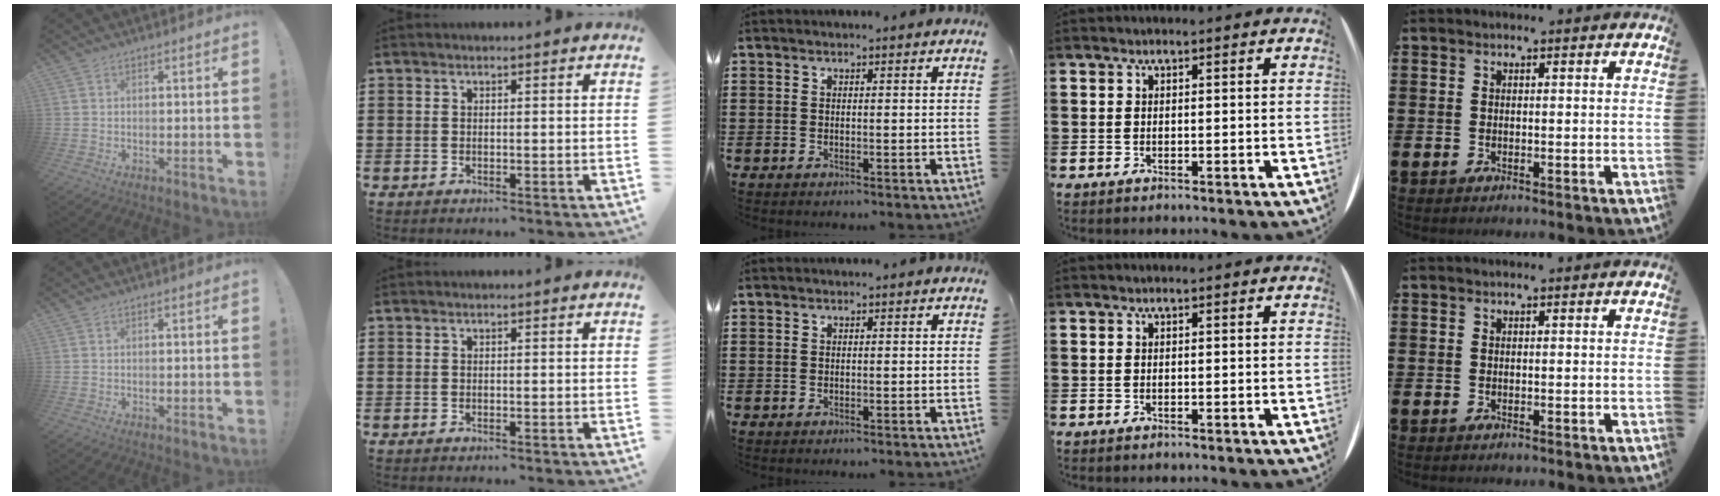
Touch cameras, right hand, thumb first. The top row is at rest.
{}